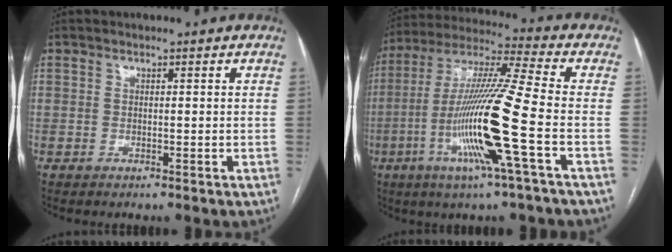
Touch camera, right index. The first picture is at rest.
{"total": 17.5, "force": [-5.0, -1.1, 16.8], "torque": [-0.333, -0.015, -0.105]}